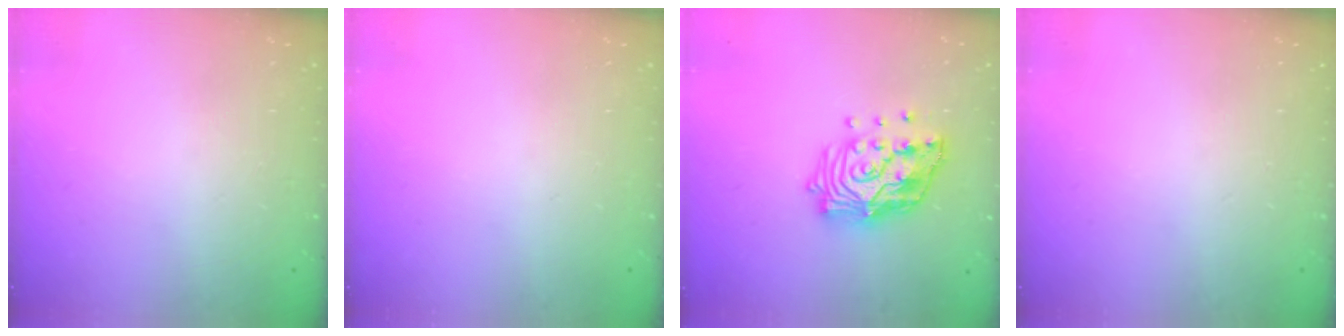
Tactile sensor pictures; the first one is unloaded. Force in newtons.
{"total": 0.0}
{"total": 17.3, "press": 17.1, "slide": 2.1}
{"total": 0.0}